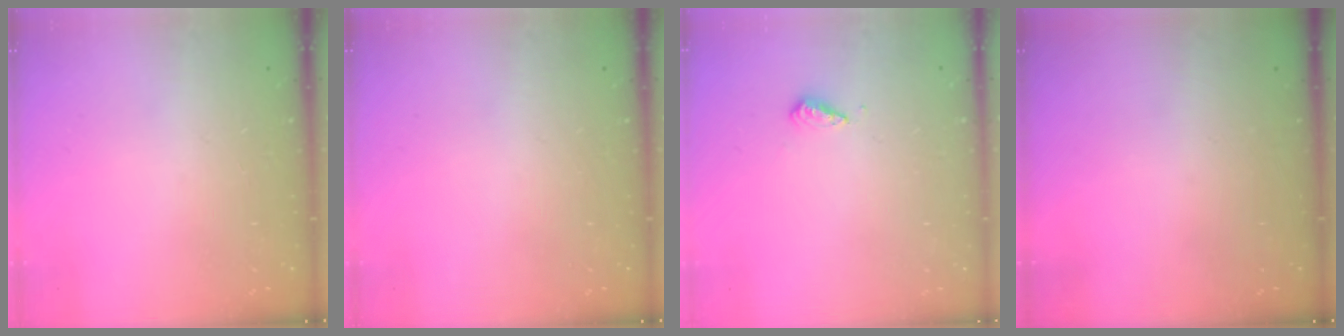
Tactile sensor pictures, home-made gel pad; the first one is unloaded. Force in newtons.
{"total": 0.0}
{"total": 2.8, "press": 2.8, "slide": 0.7}
{"total": 0.0}